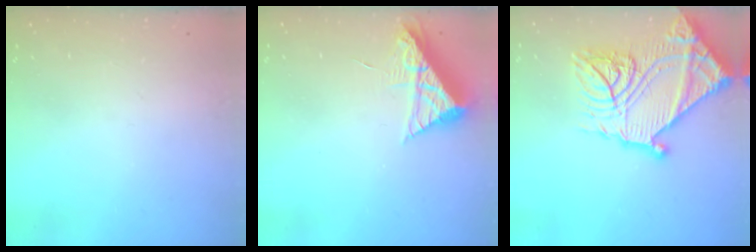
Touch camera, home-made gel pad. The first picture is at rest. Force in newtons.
{"total": 7.9, "press": 7.8, "slide": 0.7}
{"total": 28.8, "press": 28.7, "slide": 2.7}